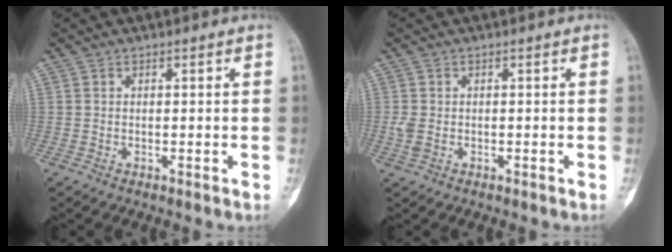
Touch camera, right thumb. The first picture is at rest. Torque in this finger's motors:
{"motor_torque": [0.03, 0.39, 0.31, -0.11, 0.04]}